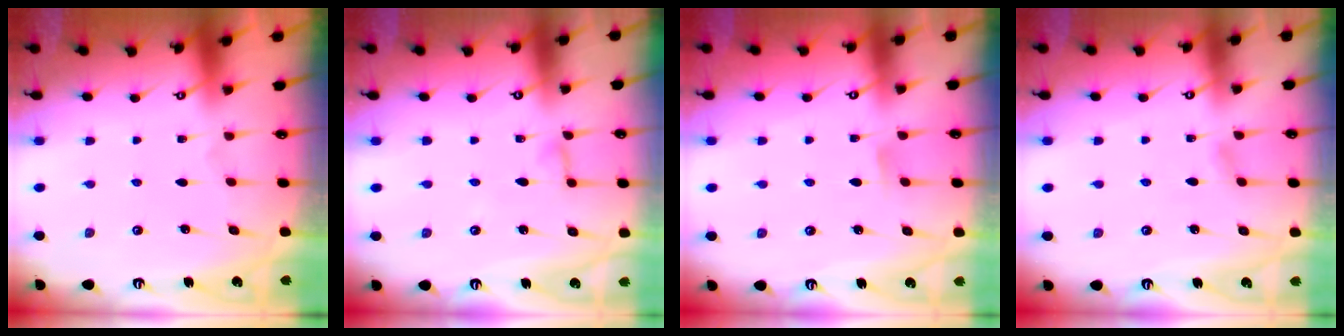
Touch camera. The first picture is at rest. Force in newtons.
{"total": 3.8, "press": 3.8, "slide": 0.3}
{"total": 3.6, "press": 3.5, "slide": 0.6}
{"total": 3.6, "press": 3.6, "slide": 0.3}